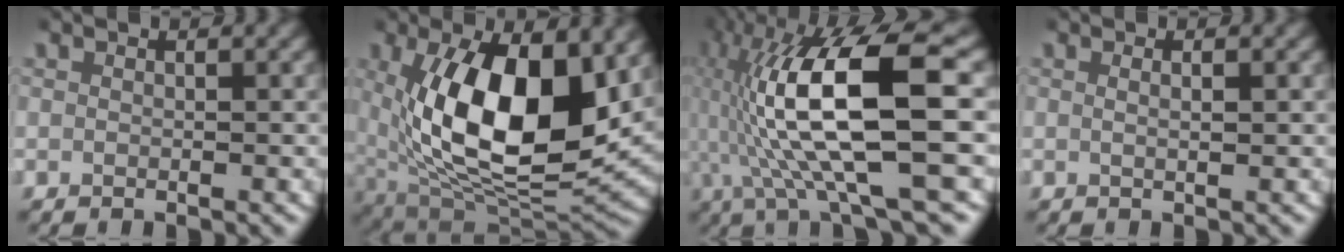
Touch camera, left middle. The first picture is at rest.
{"total": 16.3, "force": [1.2, 8.9, 13.6], "torque": [-0.248, -0.040, 0.045]}
{"total": 12.7, "force": [0.9, 4.0, 12.0], "torque": [-0.215, 0.008, 0.015]}
{"total": 0.9, "force": [0.2, -0.1, 0.8], "torque": [-0.018, -0.005, 0.006]}